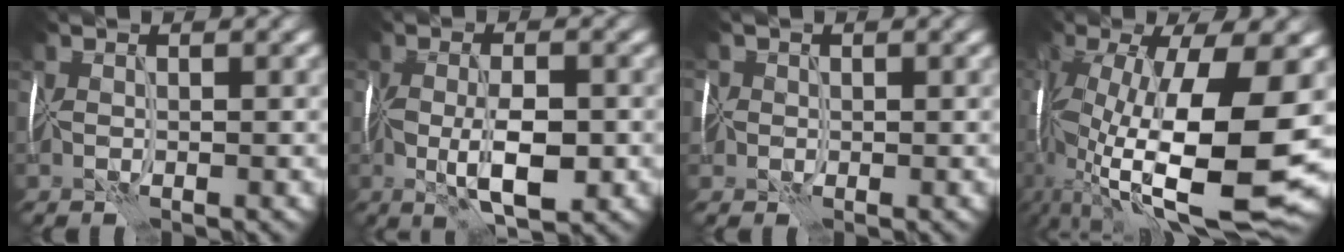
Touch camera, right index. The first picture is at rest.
{"total": 4.9, "force": [-0.9, 1.9, 4.4], "torque": [-0.080, -0.007, -0.013]}
{"total": 3.9, "force": [-0.1, 3.6, 1.6], "torque": [-0.014, 0.020, -0.031]}
{"total": 15.0, "force": [-2.0, 5.2, 13.9], "torque": [-0.260, -0.010, -0.030]}